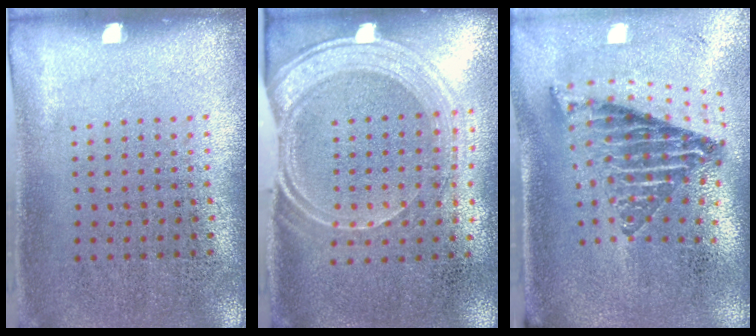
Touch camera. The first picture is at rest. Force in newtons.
{"total": 1.9, "press": 1.6, "slide": 1.1}
{"total": 2.2, "press": 1.5, "slide": 1.6}